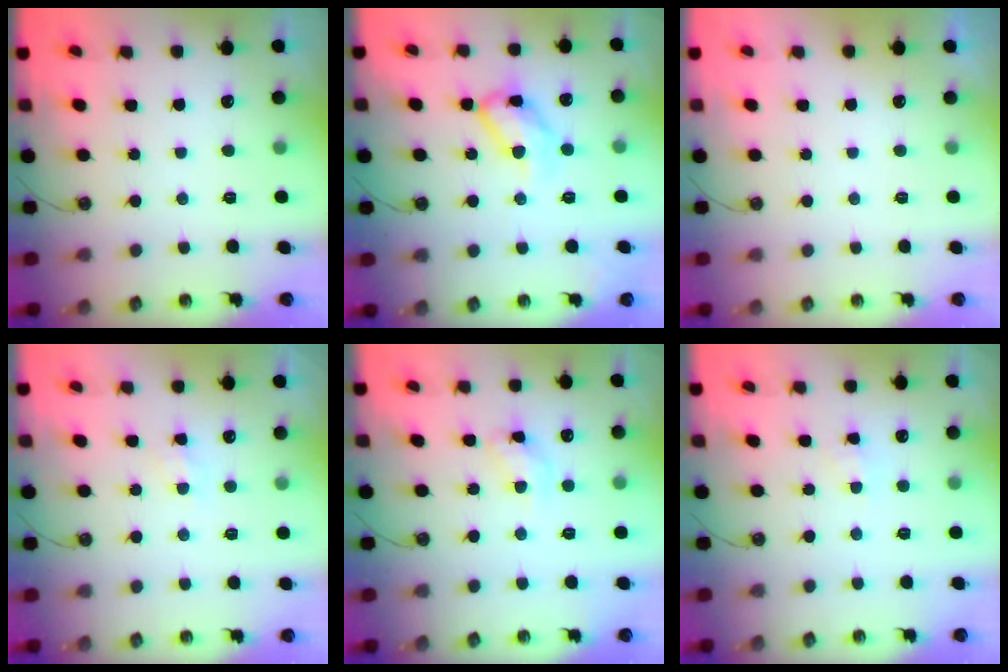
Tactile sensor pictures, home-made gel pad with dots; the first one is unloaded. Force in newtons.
{"total": 12.0, "press": 12.0, "slide": 0.4}
{"total": 0.0}
{"total": 5.9, "press": 5.8, "slide": 0.7}
{"total": 10.3, "press": 10.3, "slide": 0.6}
{"total": 2.5, "press": 2.4, "slide": 0.4}